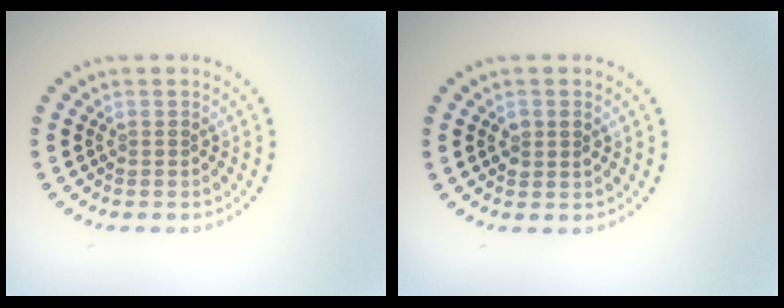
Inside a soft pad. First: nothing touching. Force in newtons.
{"total": 1.4, "press": 1.3, "slide": 0.2}